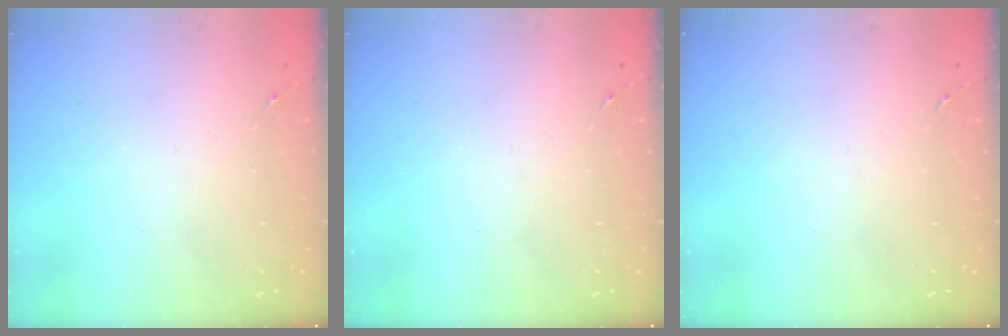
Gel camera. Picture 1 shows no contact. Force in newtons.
{"total": 0.0}
{"total": 0.0}